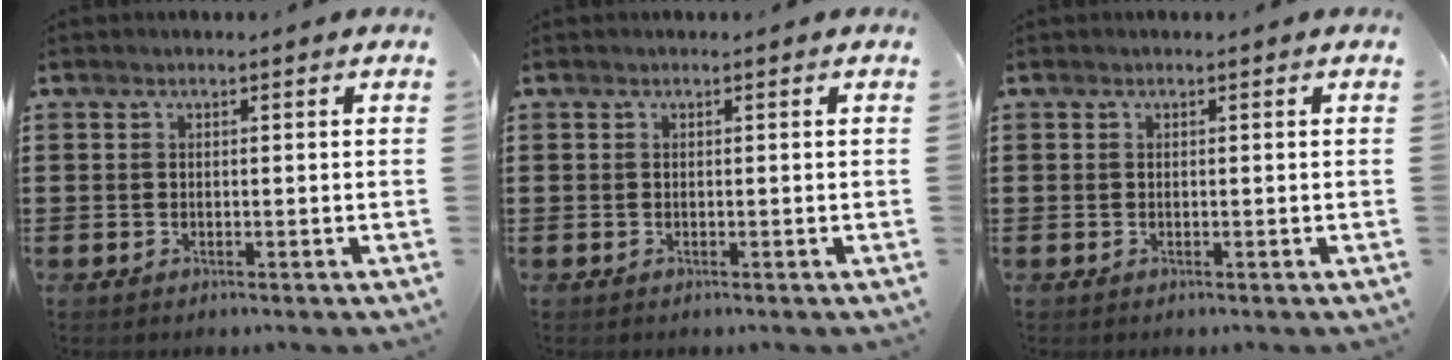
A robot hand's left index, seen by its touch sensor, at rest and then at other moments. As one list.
[{"total": 0.0}, {"total": 0.0}]